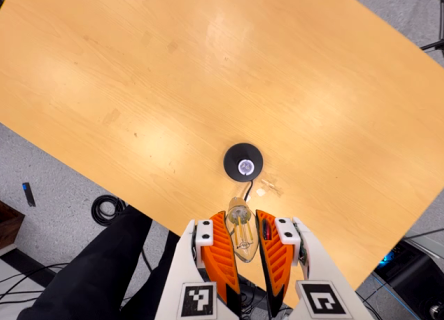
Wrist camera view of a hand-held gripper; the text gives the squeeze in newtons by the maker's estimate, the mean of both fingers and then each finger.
{"total": 21.3, "left": 25.7, "right": 16.8}